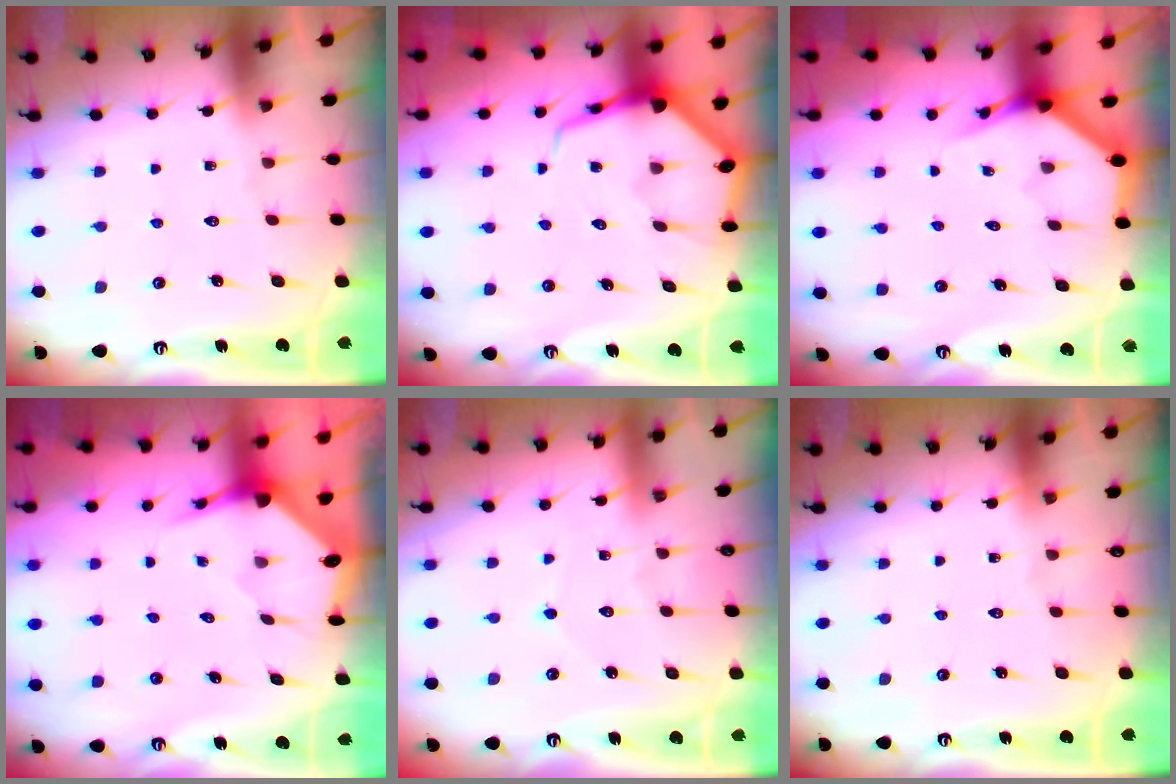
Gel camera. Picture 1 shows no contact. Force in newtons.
{"total": 8.6, "press": 8.5, "slide": 0.9}
{"total": 3.8, "press": 3.8, "slide": 0.3}
{"total": 3.5, "press": 3.5, "slide": 0.5}
{"total": 2.7, "press": 2.6, "slide": 0.3}
{"total": 0.0}